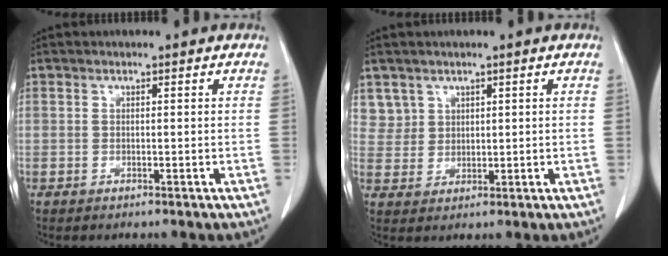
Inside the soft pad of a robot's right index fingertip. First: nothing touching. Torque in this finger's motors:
{"motor_torque": [-0.34, 0.37, -0.16, -0.02]}